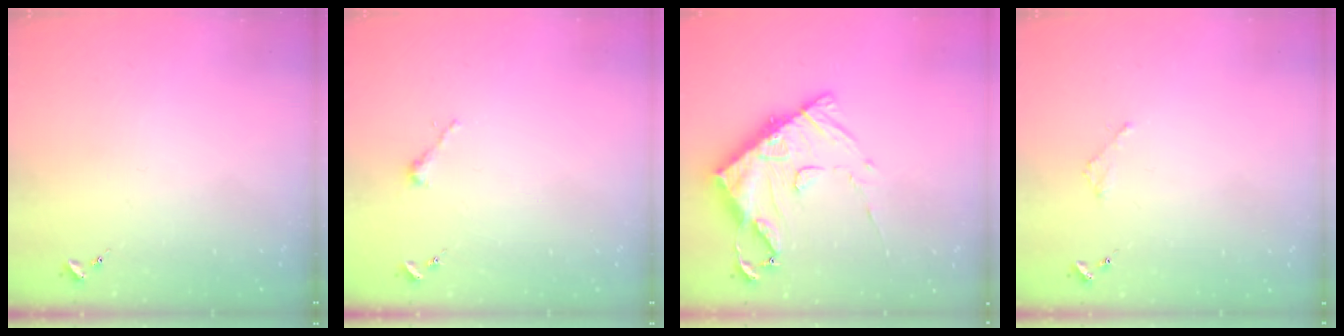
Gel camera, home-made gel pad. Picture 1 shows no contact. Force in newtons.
{"total": 2.5, "press": 2.5, "slide": 0.2}
{"total": 16.0, "press": 16.0, "slide": 1.2}
{"total": 2.1, "press": 2.1, "slide": 0.2}